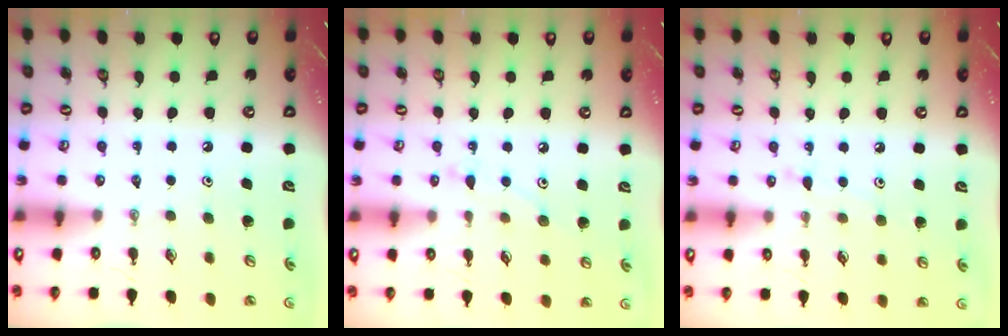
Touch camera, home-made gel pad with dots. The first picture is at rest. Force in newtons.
{"total": 5.9, "press": 5.8, "slide": 0.7}
{"total": 4.9, "press": 4.8, "slide": 0.7}